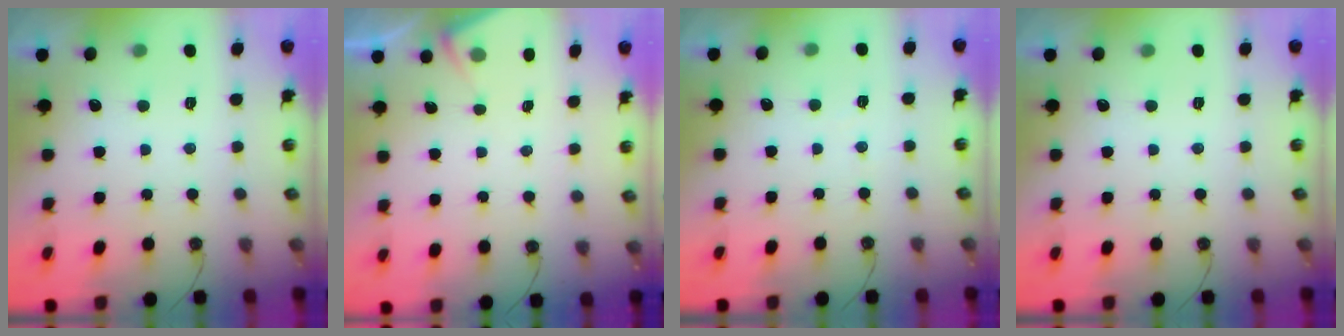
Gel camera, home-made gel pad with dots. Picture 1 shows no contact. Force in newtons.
{"total": 3.7, "press": 3.7, "slide": 0.6}
{"total": 2.0, "press": 2.0, "slide": 0.3}
{"total": 0.0}